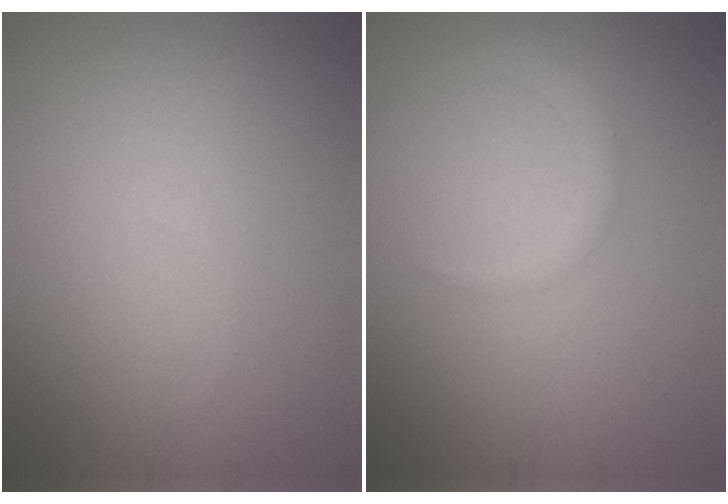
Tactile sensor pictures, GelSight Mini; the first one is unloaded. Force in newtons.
{"total": 1.8, "press": 1.8, "slide": 0.0}